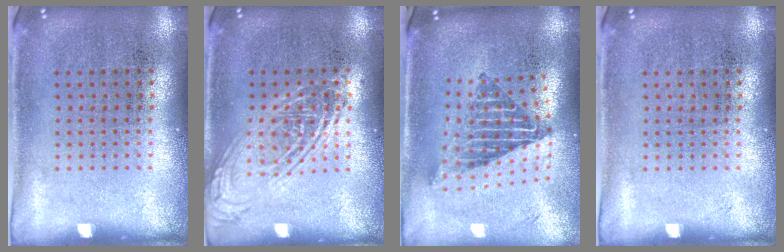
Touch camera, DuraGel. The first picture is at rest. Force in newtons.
{"total": 2.1, "press": 2.1, "slide": 0.1}
{"total": 2.3, "press": 1.6, "slide": 1.7}
{"total": 0.0}